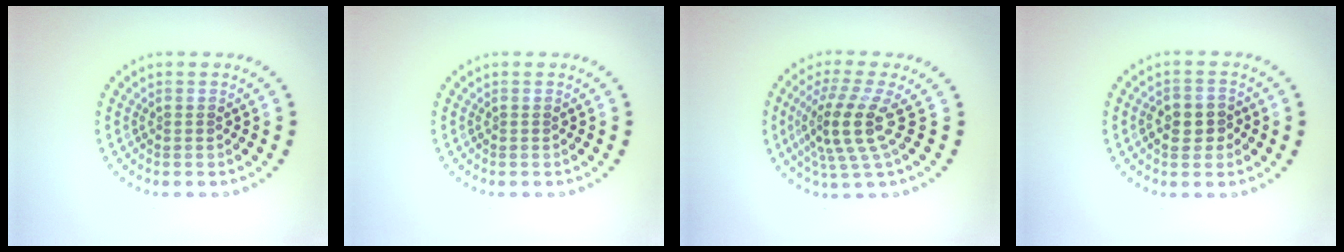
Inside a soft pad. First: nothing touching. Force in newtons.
{"total": 0.0}
{"total": 4.6, "press": 3.4, "slide": 3.1}
{"total": 2.8, "press": 2.8, "slide": 0.6}